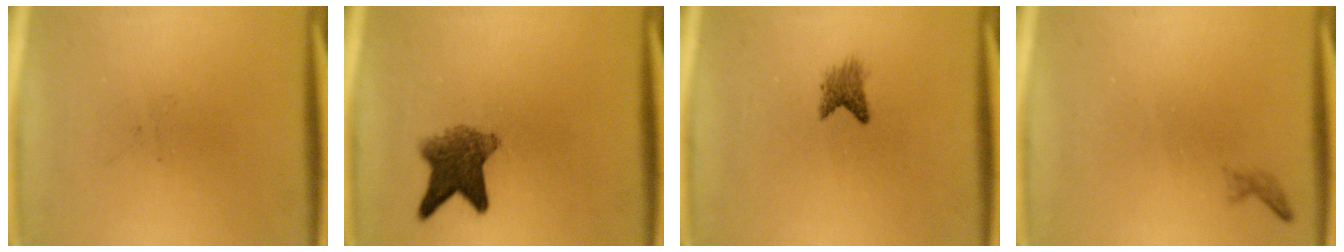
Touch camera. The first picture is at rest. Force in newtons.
{"total": 6.4}
{"total": 2.1}
{"total": 0.6}